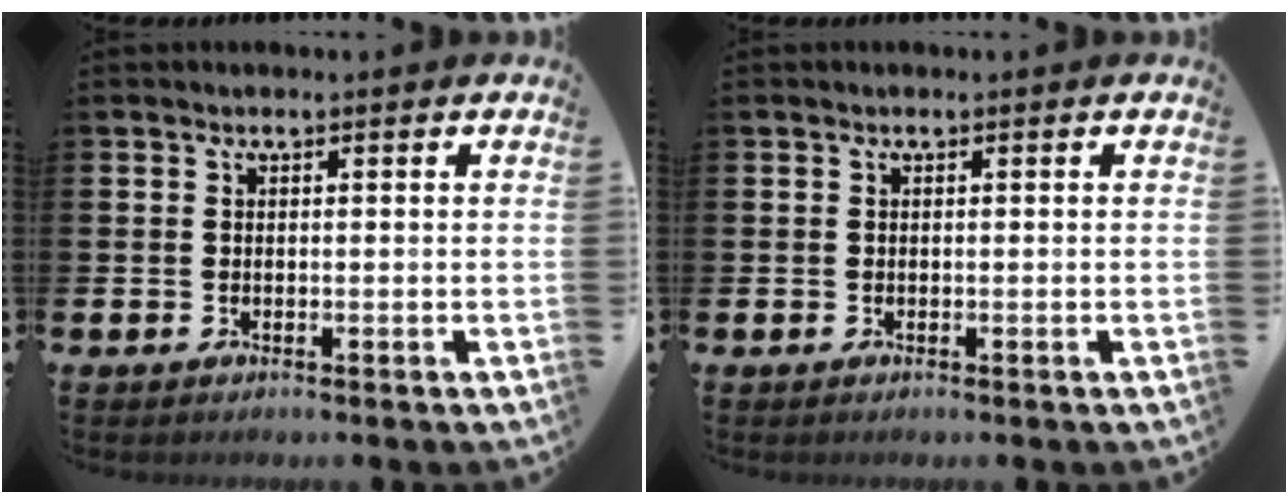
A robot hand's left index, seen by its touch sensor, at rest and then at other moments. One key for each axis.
{"total": 0.0}